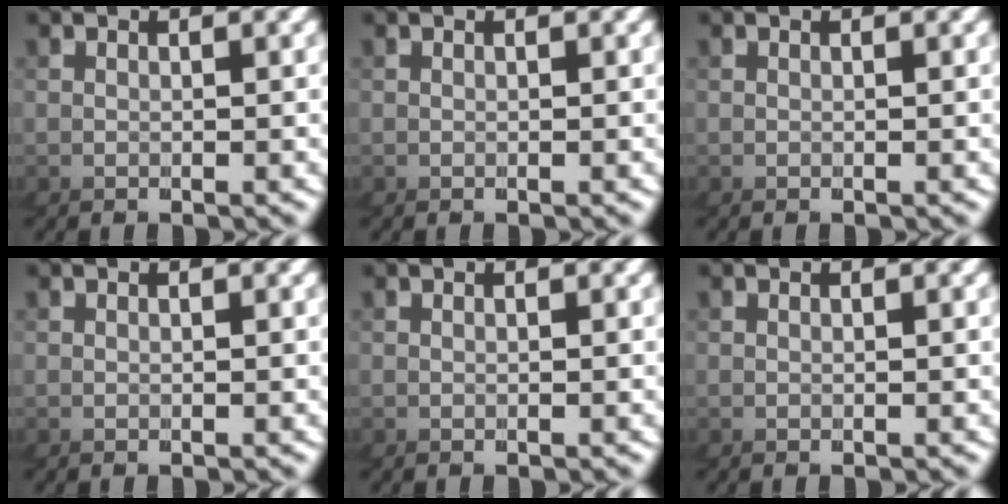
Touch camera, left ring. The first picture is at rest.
{"total": 0.0}
{"total": 0.0}
{"total": 0.0}
{"total": 0.0}
{"total": 0.0}